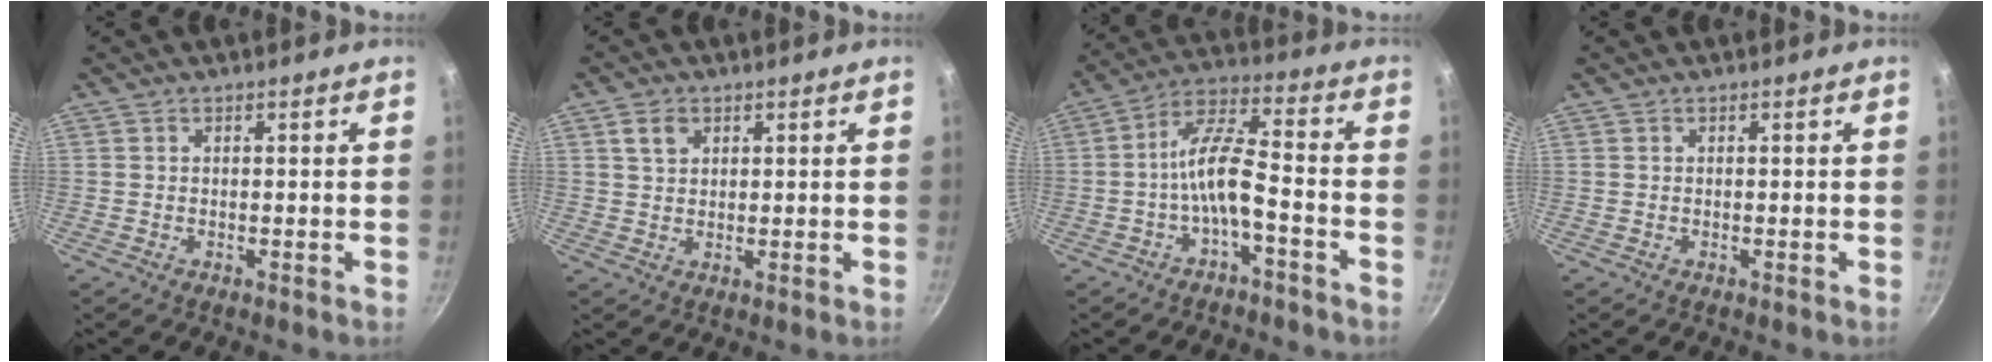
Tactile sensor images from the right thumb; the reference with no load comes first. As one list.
[{"total": 3.4, "force": [1.6, 2.3, 1.8], "torque": [-0.022, -0.001, 0.029]}, {"total": 9.2, "force": [-3.9, 2.9, 7.8], "torque": [-0.157, 0.049, -0.072]}, {"total": 0.0}]